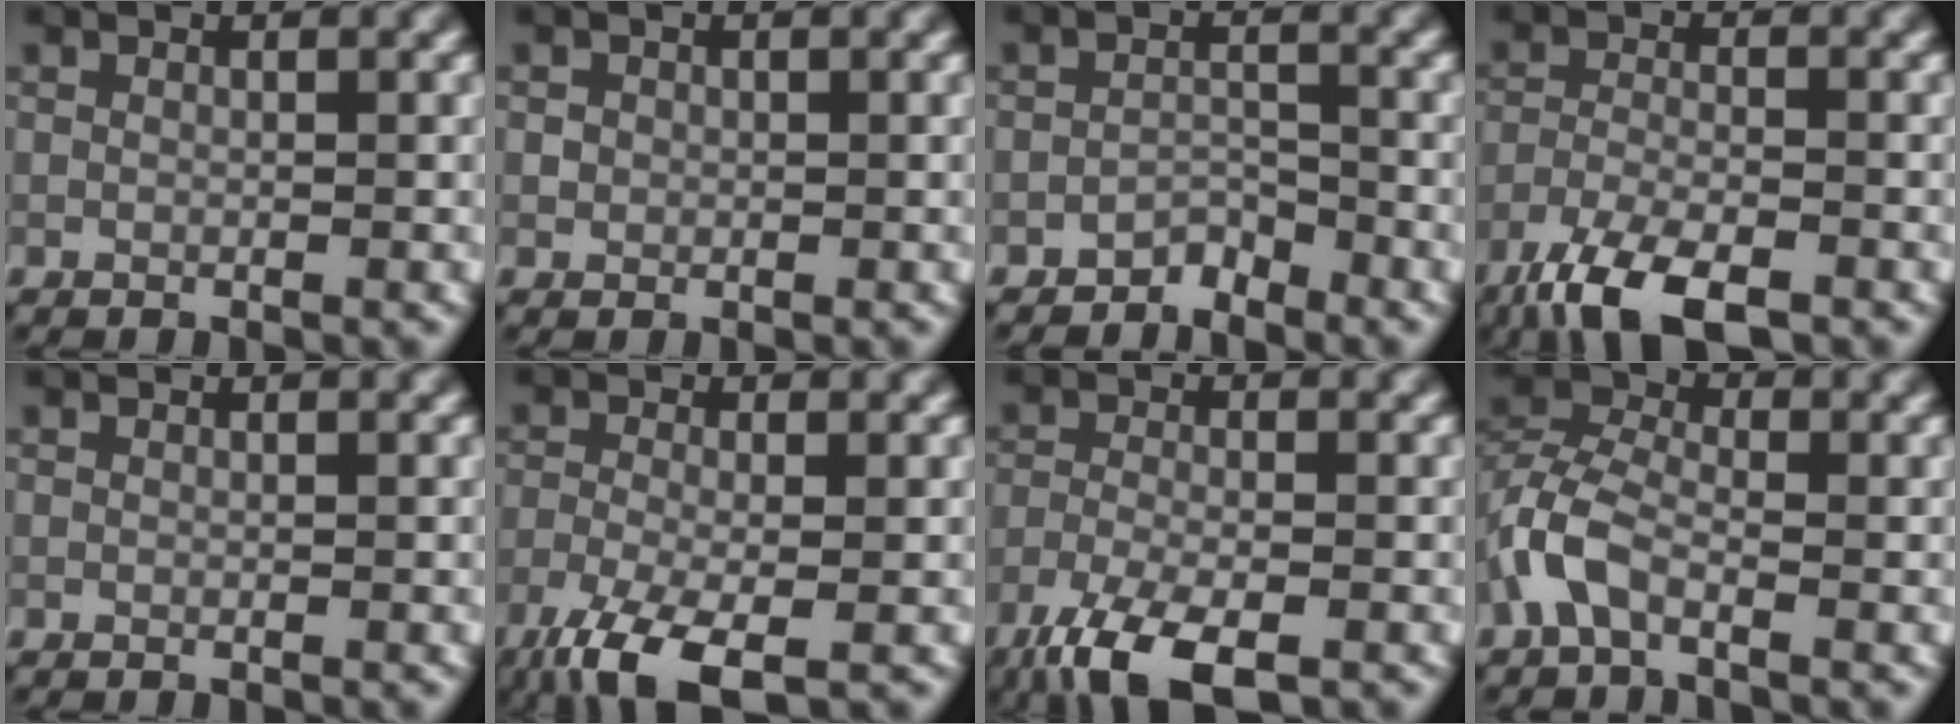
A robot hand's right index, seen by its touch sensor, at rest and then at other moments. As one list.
[{"total": 0.7, "force": [0.0, 0.7, 0.1], "torque": [0.004, -0.003, 0.000]}, {"total": 1.8, "force": [-1.7, 0.5, 0.3], "torque": [-0.003, 0.009, -0.034]}, {"total": 7.0, "force": [-5.2, 2.0, 4.3], "torque": [-0.086, -0.013, -0.103]}, {"total": 0.0}, {"total": 6.5, "force": [-4.0, 2.0, 4.7], "torque": [-0.103, -0.016, -0.082]}, {"total": 6.4, "force": [-4.5, 1.7, 4.2], "torque": [-0.091, -0.016, -0.091]}, {"total": 4.4, "force": [-2.1, 2.4, 3.1], "torque": [-0.071, 0.010, -0.057]}]